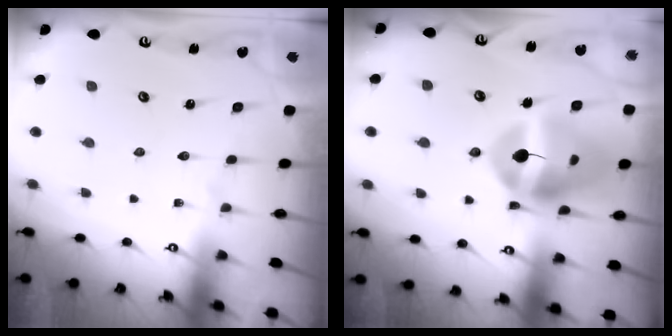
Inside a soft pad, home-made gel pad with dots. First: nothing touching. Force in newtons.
{"total": 17.7, "press": 17.6, "slide": 1.8}